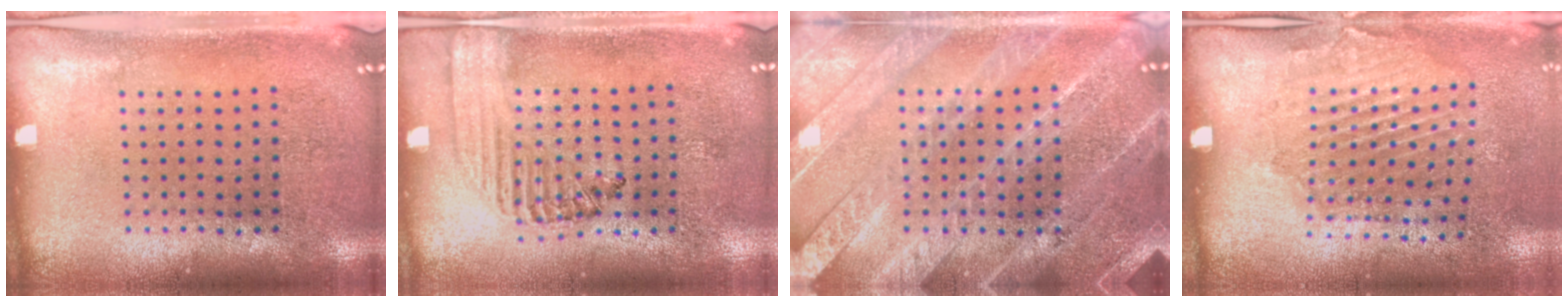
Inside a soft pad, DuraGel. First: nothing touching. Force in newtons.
{"total": 1.3, "press": 1.2, "slide": 0.5}
{"total": 3.2, "press": 3.2, "slide": 0.3}
{"total": 1.9, "press": 1.3, "slide": 1.4}